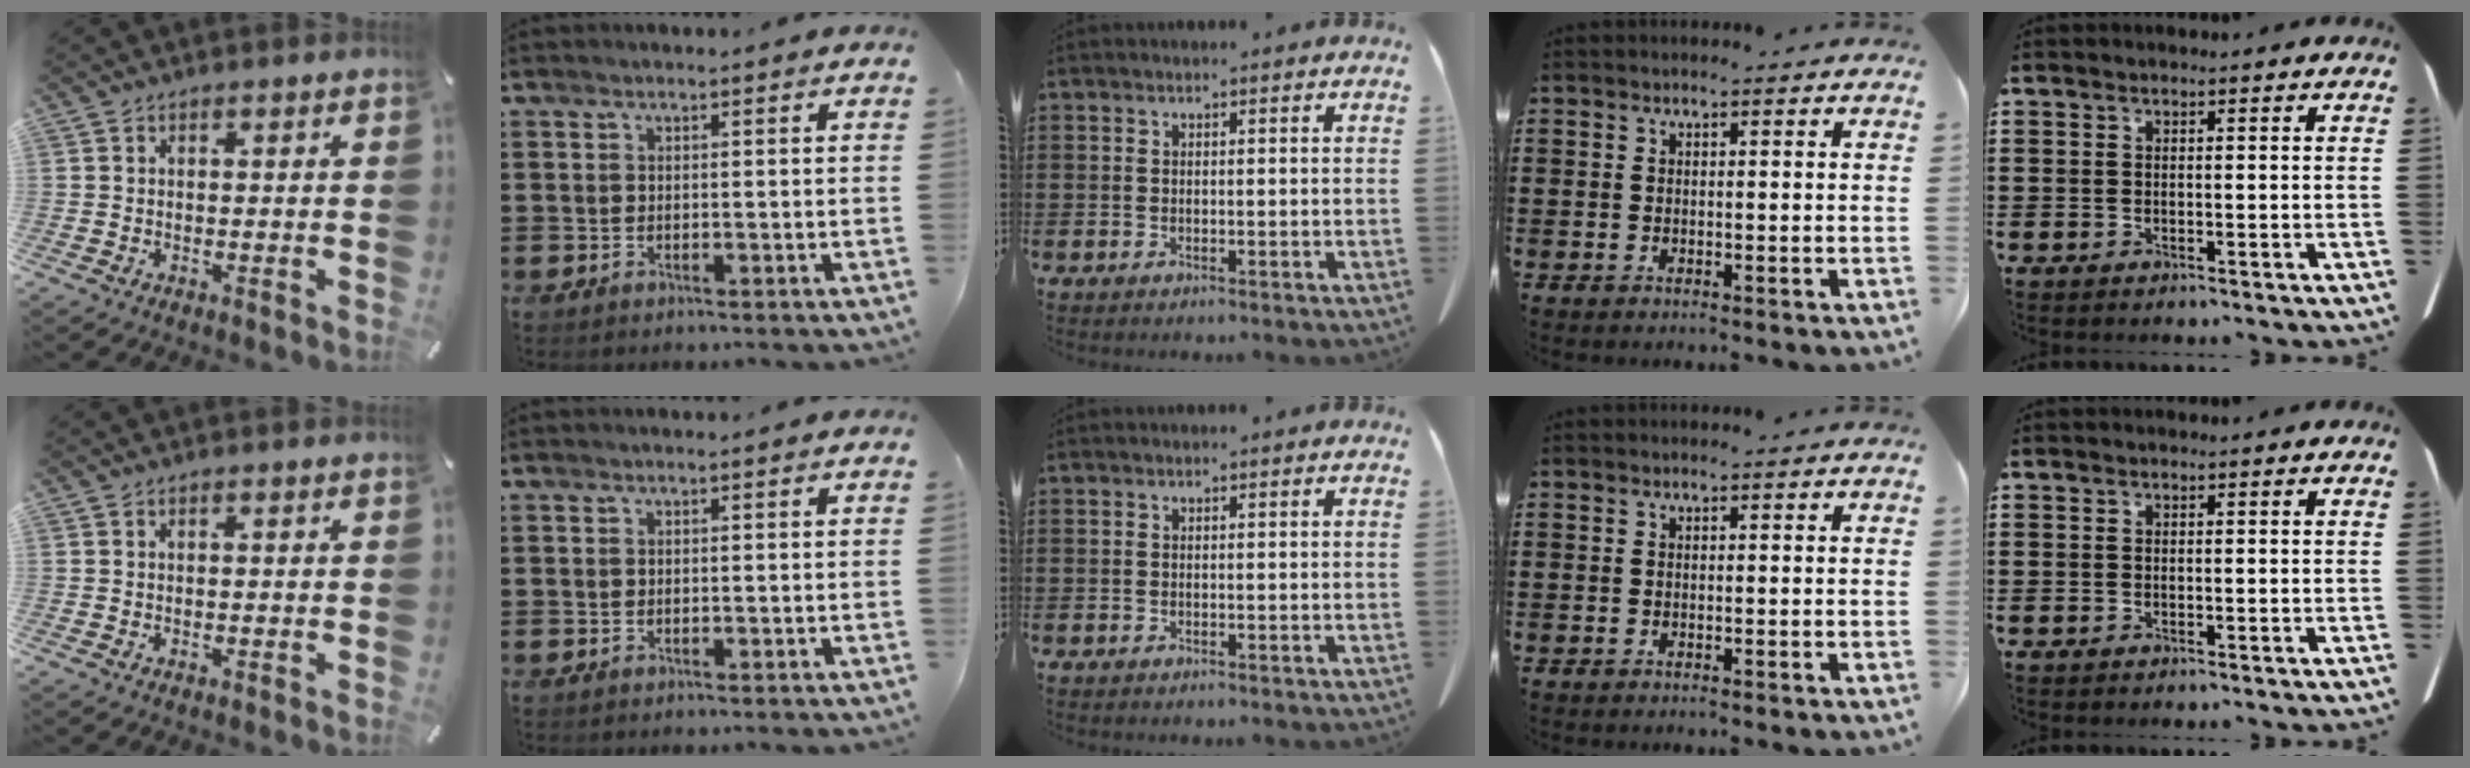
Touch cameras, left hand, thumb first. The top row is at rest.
{}